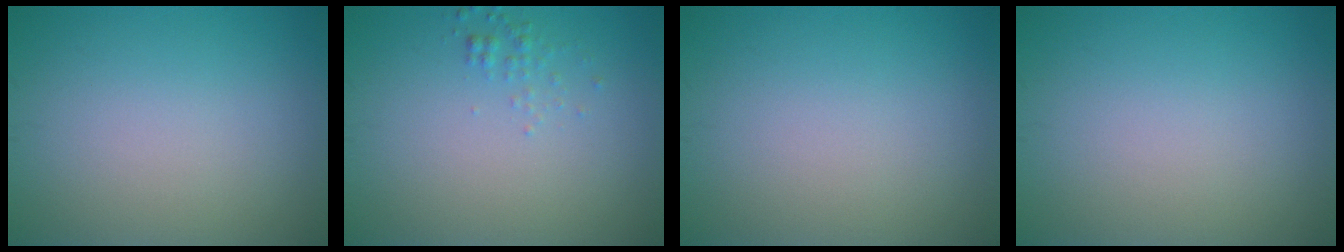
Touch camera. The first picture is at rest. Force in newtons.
{"total": 0.9, "press": 0.9, "slide": 0.0}
{"total": 0.0}
{"total": 0.0}